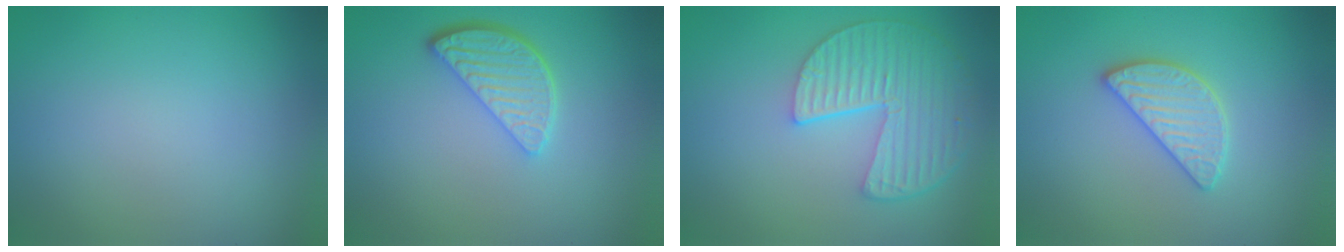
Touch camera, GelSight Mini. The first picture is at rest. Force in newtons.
{"total": 3.6, "press": 3.0, "slide": 2.0}
{"total": 5.6, "press": 4.3, "slide": 3.5}
{"total": 2.9, "press": 2.9, "slide": 0.3}